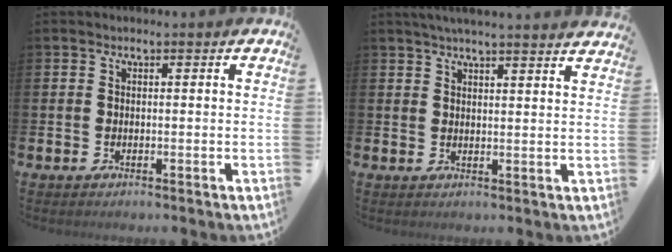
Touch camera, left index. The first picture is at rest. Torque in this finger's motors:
{"motor_torque": [0.87, -1.15, 0.14, 0.10]}